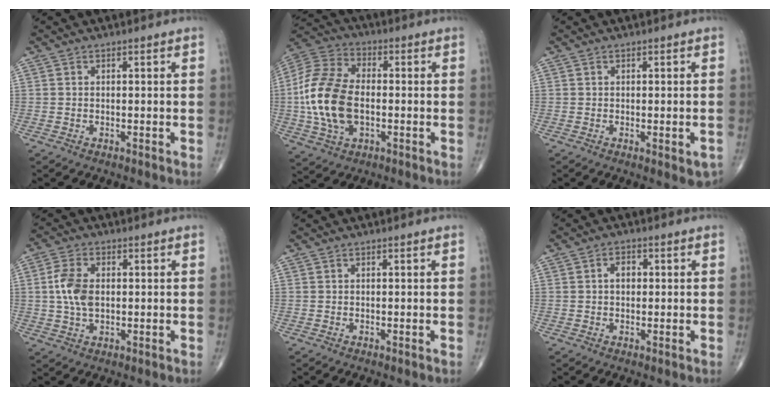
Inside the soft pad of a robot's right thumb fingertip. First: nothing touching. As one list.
[{"total": 16.9, "force": [-1.6, 10.2, 13.3], "torque": [-0.280, 0.018, -0.031]}, {"total": 3.7, "force": [-1.4, 1.3, 3.2], "torque": [-0.031, -0.001, -0.010]}, {"total": 6.9, "force": [0.4, 4.2, 5.5], "torque": [-0.114, 0.004, 0.007]}, {"total": 0.0}, {"total": 2.8, "force": [0.3, 2.0, 2.0], "torque": [-0.027, 0.009, 0.002]}]